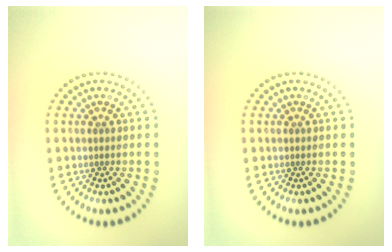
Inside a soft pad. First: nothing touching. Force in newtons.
{"total": 0.0}